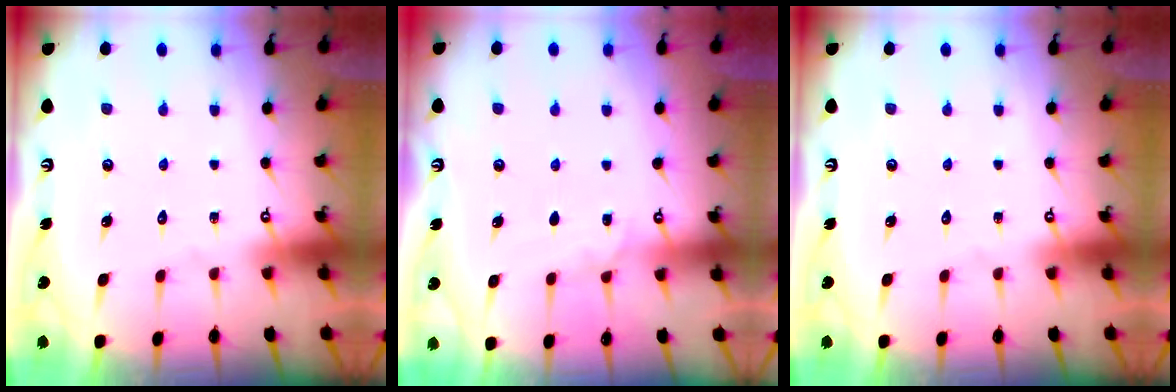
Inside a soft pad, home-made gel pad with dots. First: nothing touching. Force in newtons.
{"total": 4.4, "press": 4.4, "slide": 0.5}
{"total": 0.0}